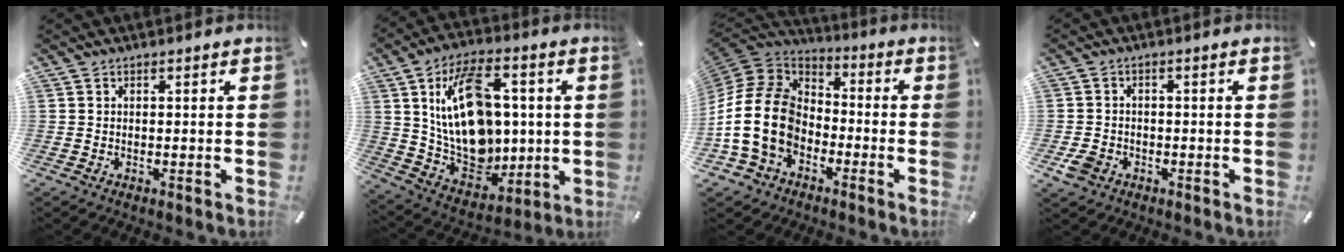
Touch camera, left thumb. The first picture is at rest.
{"total": 20.4, "force": [3.4, 13.8, 14.7], "torque": [-0.281, -0.017, 0.058]}
{"total": 18.2, "force": [-5.1, 13.8, 10.7], "torque": [-0.245, 0.026, -0.092]}
{"total": 3.9, "force": [-1.7, 3.2, 1.5], "torque": [-0.036, 0.004, -0.035]}